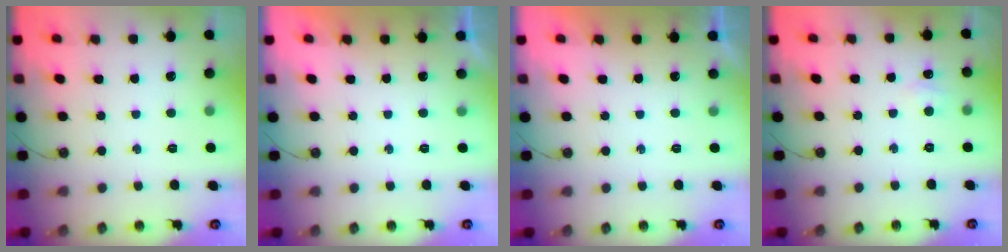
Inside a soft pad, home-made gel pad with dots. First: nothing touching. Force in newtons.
{"total": 0.0}
{"total": 0.0}
{"total": 5.5, "press": 5.4, "slide": 0.8}